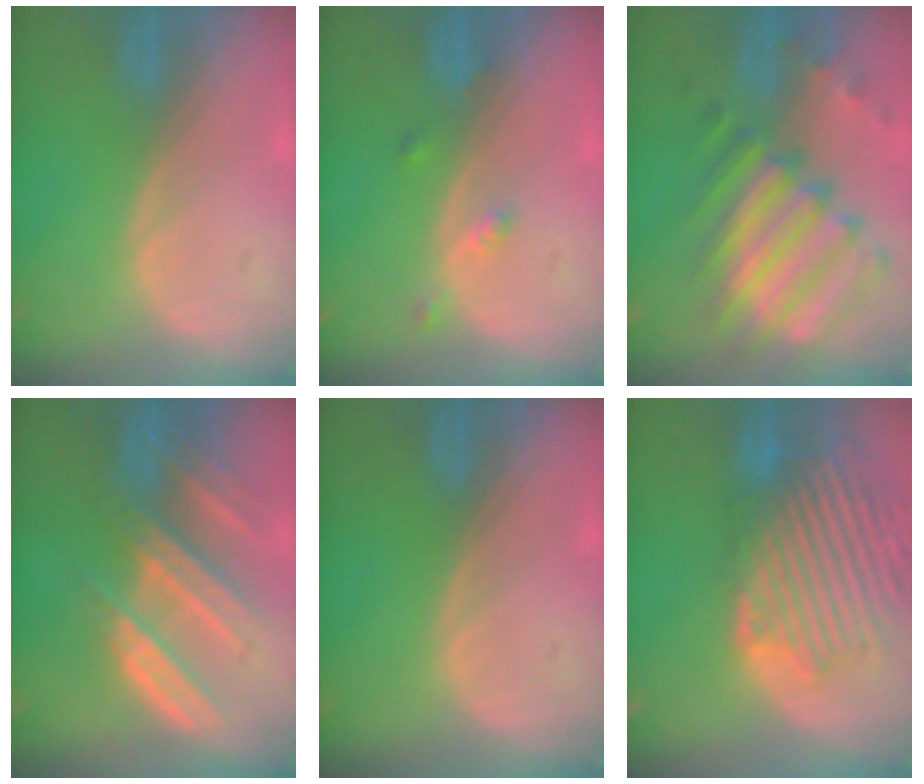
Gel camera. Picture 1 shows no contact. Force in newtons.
{"total": 2.2, "press": 1.8, "slide": 1.3}
{"total": 11.9, "press": 10.4, "slide": 5.8}
{"total": 9.4, "press": 8.3, "slide": 4.4}
{"total": 0.0}
{"total": 14.0, "press": 11.9, "slide": 7.4}